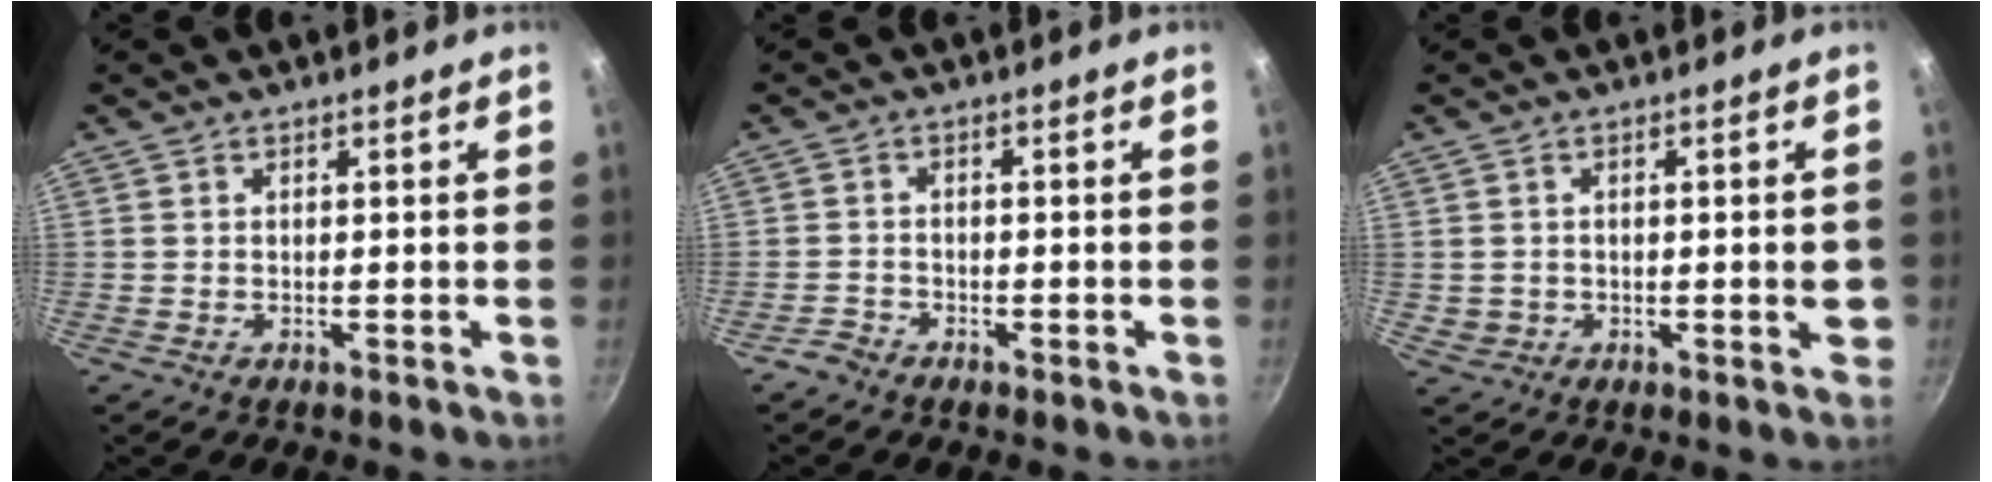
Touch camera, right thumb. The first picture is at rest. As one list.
[{"total": 2.2, "force": [-1.8, 1.1, 0.4], "torque": [-0.008, 0.020, -0.035]}, {"total": 4.3, "force": [-0.2, 2.9, 3.2], "torque": [-0.029, 0.010, 0.004]}]